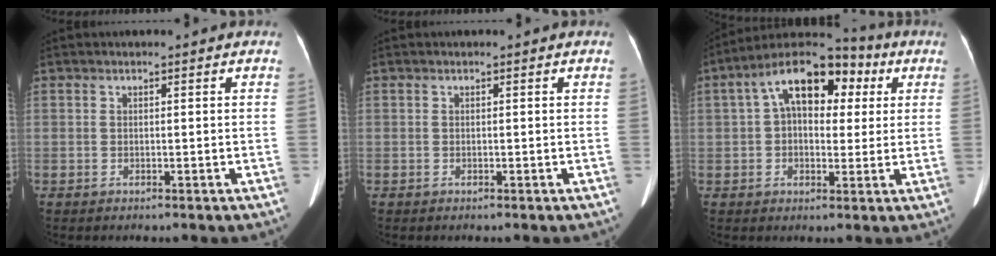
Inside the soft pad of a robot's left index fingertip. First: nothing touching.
{"total": 0.0}
{"total": 13.1, "force": [3.8, 7.1, 10.3], "torque": [-0.173, 0.054, 0.056]}